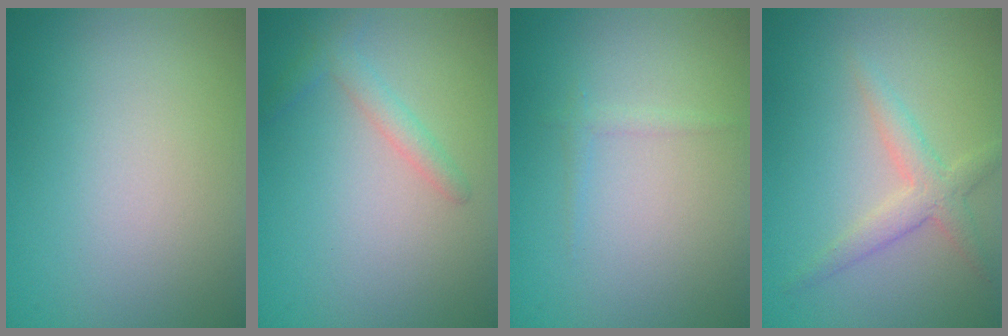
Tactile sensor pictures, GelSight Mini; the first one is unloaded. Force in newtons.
{"total": 1.6, "press": 1.6, "slide": 0.1}
{"total": 0.8, "press": 0.8, "slide": 0.1}
{"total": 2.7, "press": 2.7, "slide": 0.1}